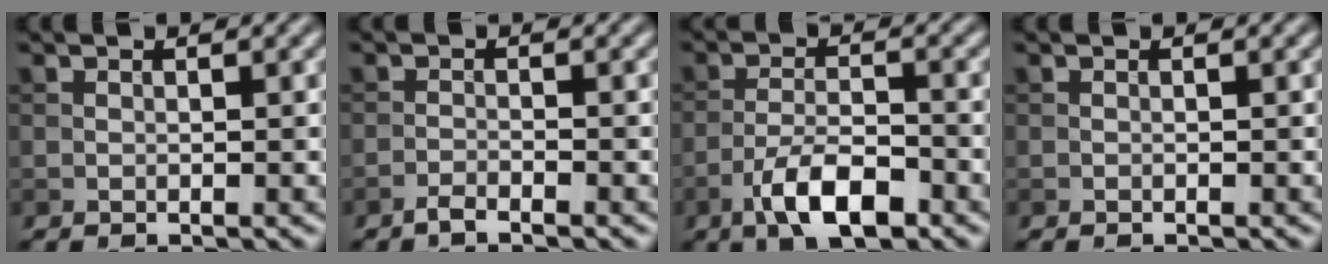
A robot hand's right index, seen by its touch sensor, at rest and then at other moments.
{"total": 1.4, "force": [-1.2, 0.2, 0.8], "torque": [-0.015, 0.001, -0.026]}
{"total": 5.7, "force": [-3.3, 2.0, 4.2], "torque": [-0.077, 0.002, -0.062]}
{"total": 0.0}